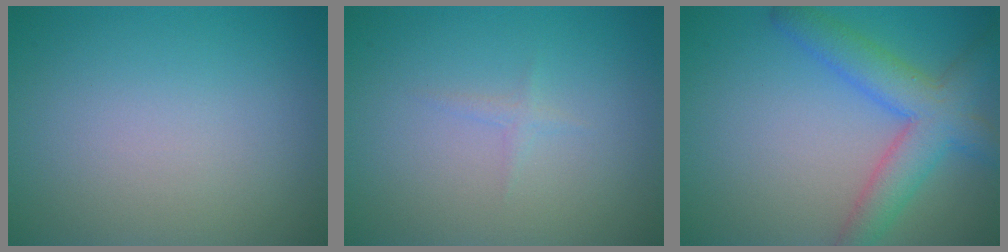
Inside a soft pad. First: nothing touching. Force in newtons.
{"total": 0.7, "press": 0.7, "slide": 0.1}
{"total": 5.7, "press": 5.7, "slide": 0.2}